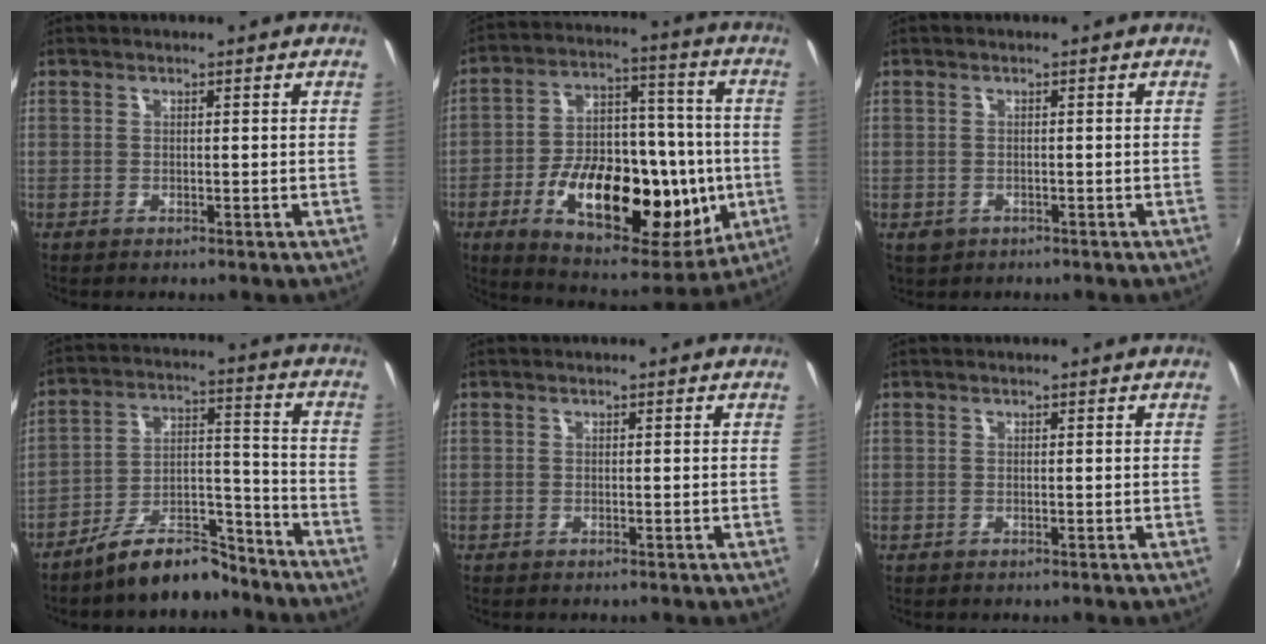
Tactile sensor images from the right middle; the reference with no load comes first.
{"total": 27.7, "force": [-7.1, 14.3, 22.7], "torque": [-0.377, 0.008, -0.088]}
{"total": 2.5, "force": [-1.0, 2.1, 1.0], "torque": [-0.025, -0.006, -0.011]}
{"total": 11.7, "force": [-9.7, 4.2, 5.0], "torque": [-0.086, 0.040, -0.149]}
{"total": 0.0}
{"total": 0.0}